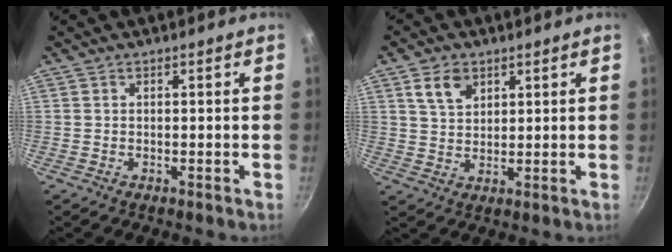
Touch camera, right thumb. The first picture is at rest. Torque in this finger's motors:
{"motor_torque": [0.52, 2.83, 0.71, 0.47, 0.15]}